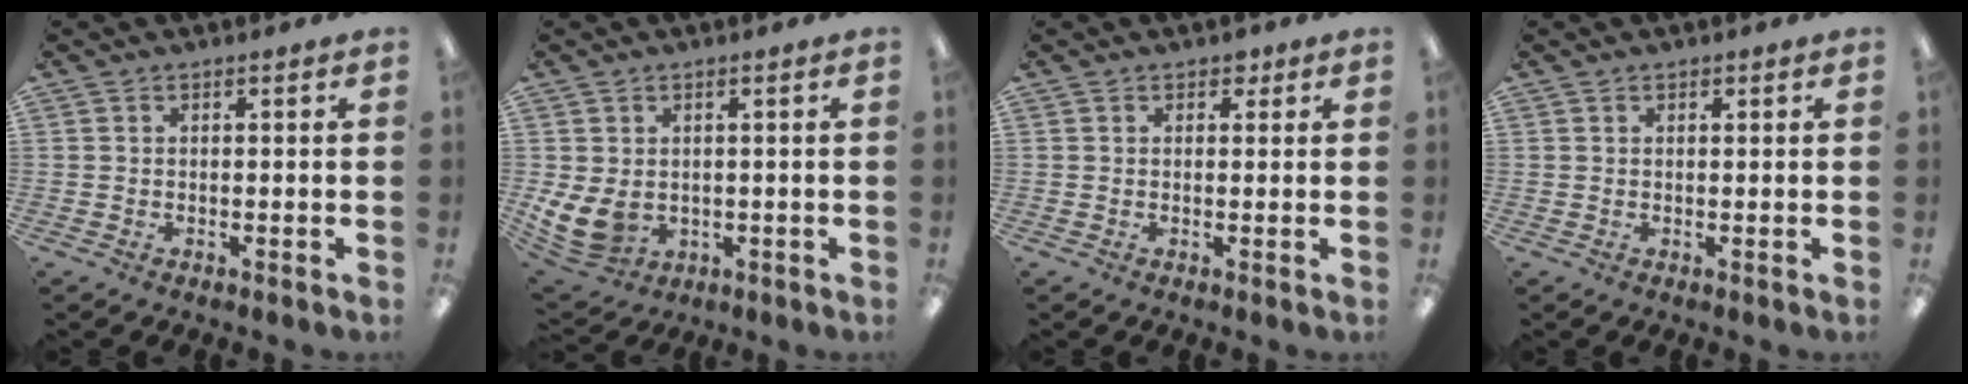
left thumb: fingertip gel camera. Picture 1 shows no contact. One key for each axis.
{"total": 7.8, "fx": 0.2, "fy": 6.0, "fz": 4.9, "tx": -0.116, "ty": -0.007, "tz": 0.008}
{"total": 2.0, "fx": 1.2, "fy": 1.3, "fz": 0.9, "tx": -0.003, "ty": -0.003, "tz": 0.017}
{"total": 0.7, "fx": 0.5, "fy": 0.4, "fz": 0.3, "tx": 0.002, "ty": -0.002, "tz": 0.008}